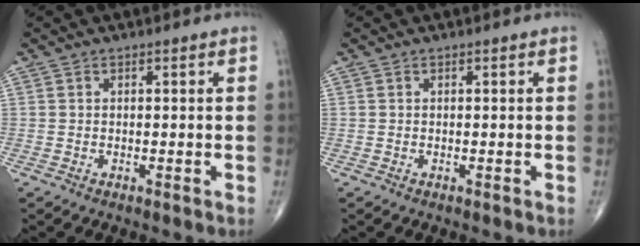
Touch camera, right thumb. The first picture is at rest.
{"total": 0.0}